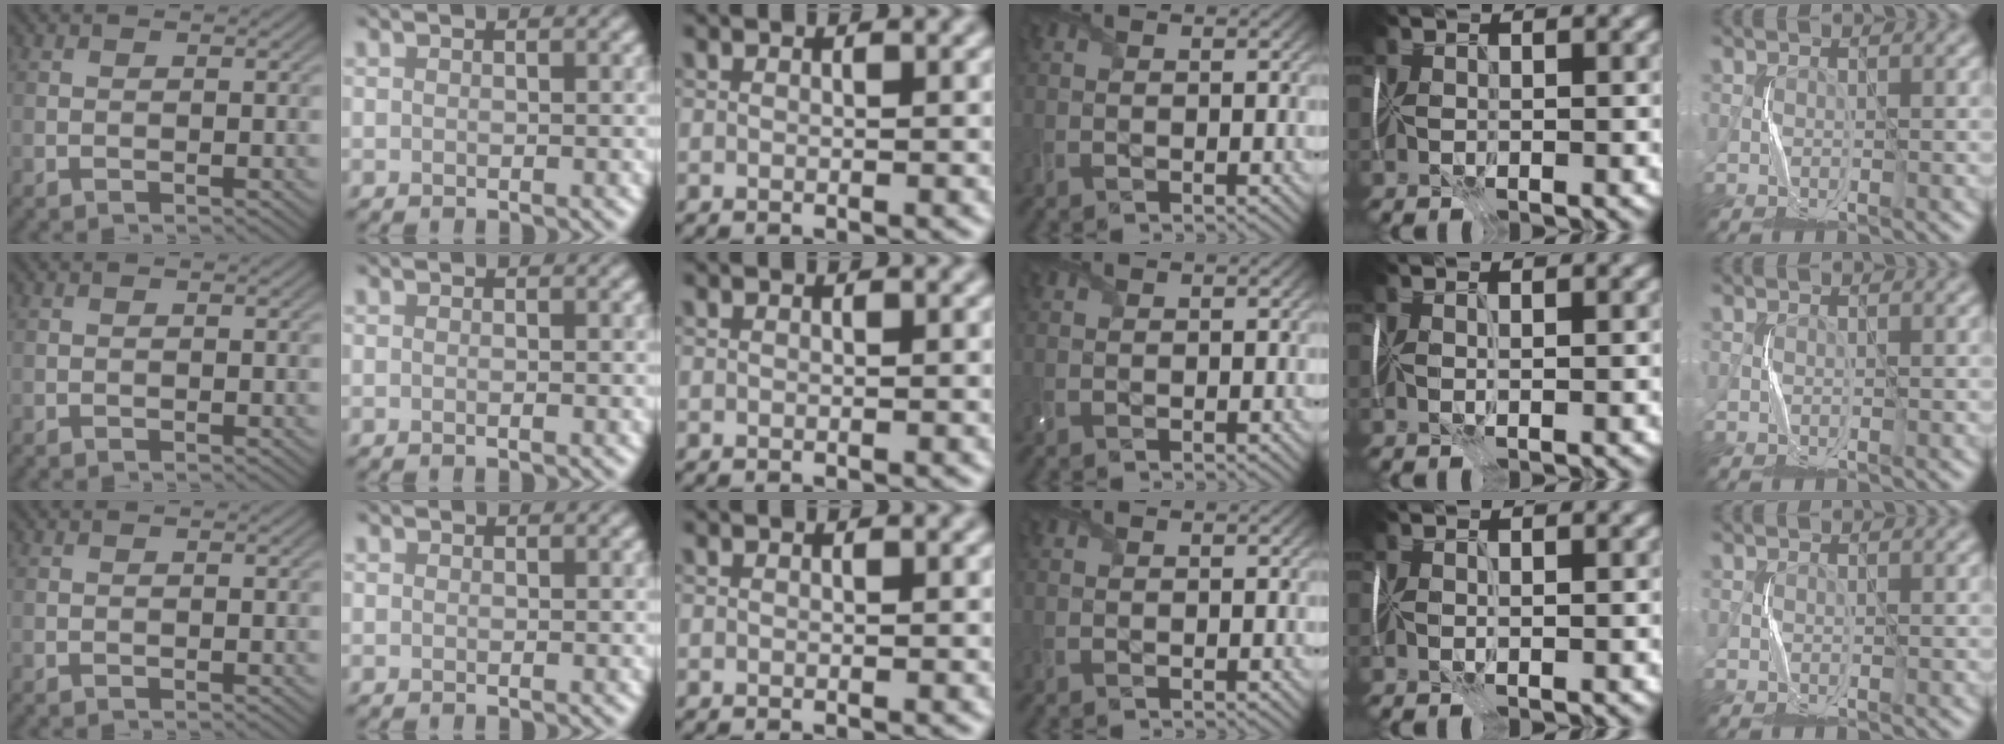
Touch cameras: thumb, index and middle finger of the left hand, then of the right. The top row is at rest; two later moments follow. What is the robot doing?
{"motion": "fold", "object": "plastic wrap"}